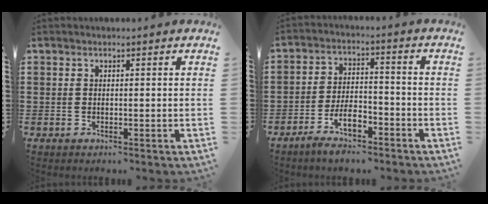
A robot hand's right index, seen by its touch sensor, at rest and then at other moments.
{"total": 6.1, "force": [-4.0, 2.2, 3.9], "torque": [-0.076, 0.009, -0.076]}